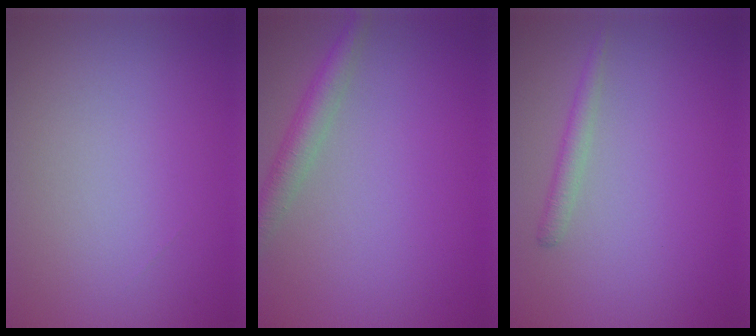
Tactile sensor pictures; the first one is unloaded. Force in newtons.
{"total": 2.7, "press": 2.7, "slide": 0.1}
{"total": 1.4, "press": 1.3, "slide": 0.1}